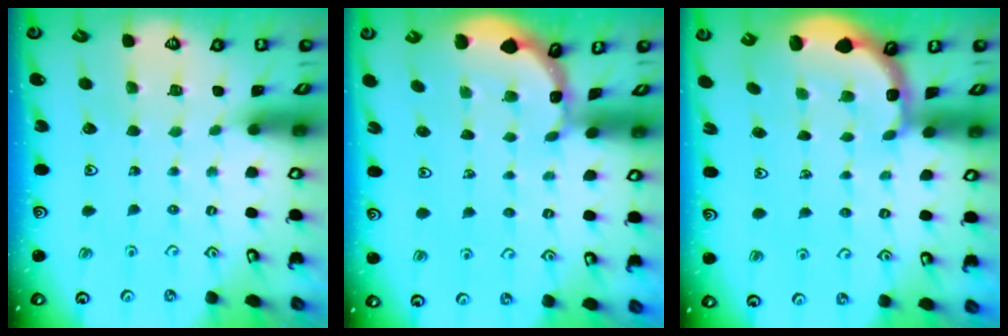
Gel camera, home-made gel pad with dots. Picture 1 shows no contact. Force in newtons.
{"total": 1.1, "press": 1.1, "slide": 0.1}
{"total": 2.1, "press": 2.0, "slide": 0.6}